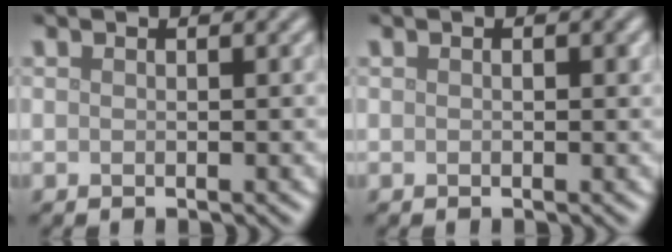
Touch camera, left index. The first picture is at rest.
{"total": 0.7, "force": [0.1, 0.4, 0.5], "torque": [-0.005, -0.002, 0.000]}